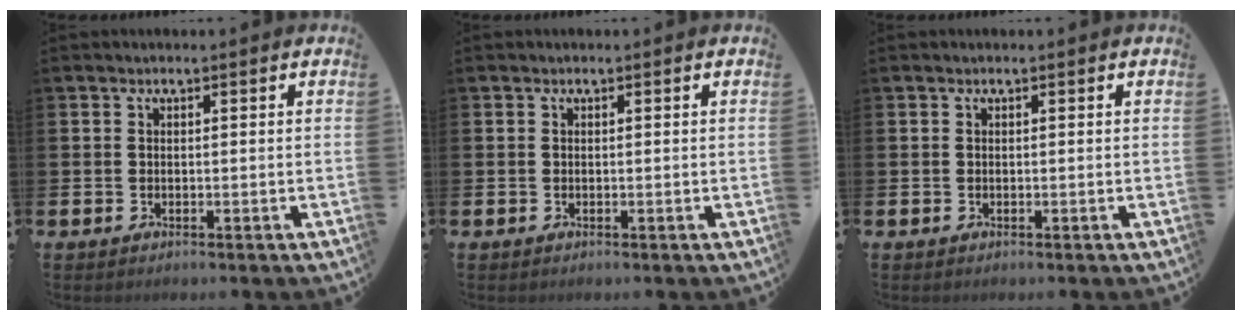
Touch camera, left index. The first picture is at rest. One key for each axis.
{"total": 0.0}
{"total": 0.0}